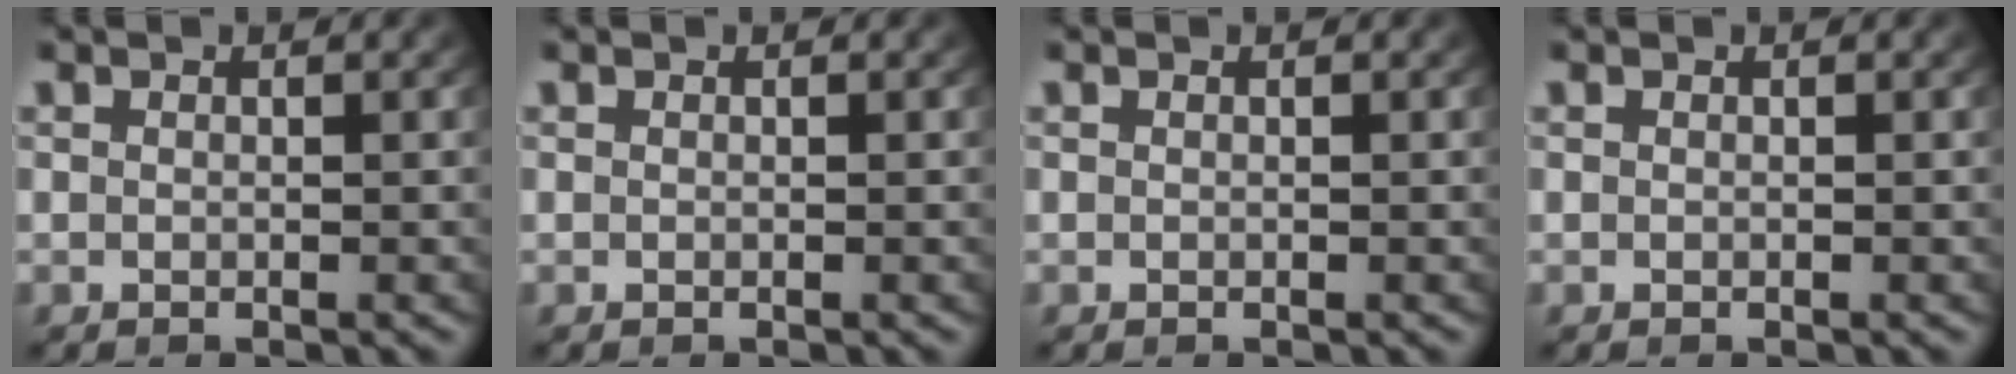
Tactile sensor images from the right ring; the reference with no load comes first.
{"total": 0.0}
{"total": 0.0}
{"total": 0.0}